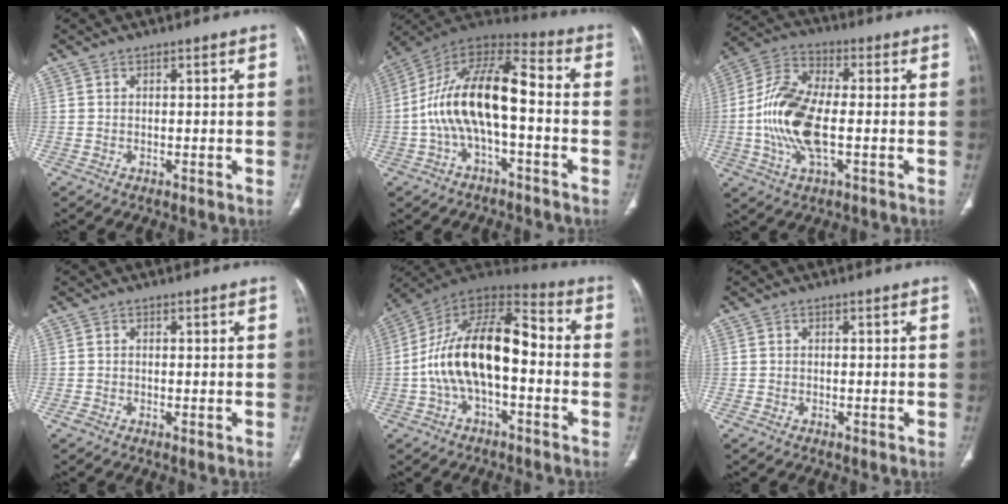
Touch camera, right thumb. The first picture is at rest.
{"total": 16.6, "force": [-2.3, 6.9, 14.9], "torque": [-0.270, 0.058, -0.049]}
{"total": 14.3, "force": [-1.4, 5.7, 13.0], "torque": [-0.287, 0.012, -0.031]}
{"total": 1.1, "force": [-0.5, 0.5, 0.8], "torque": [-0.016, -0.002, -0.011]}
{"total": 18.8, "force": [-2.4, 9.3, 16.2], "torque": [-0.276, 0.051, -0.047]}
{"total": 0.7, "force": [-0.3, 0.5, 0.3], "torque": [-0.004, 0.001, -0.007]}